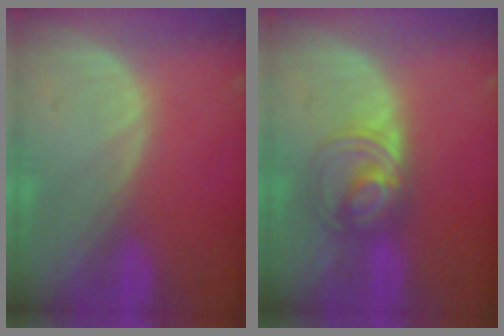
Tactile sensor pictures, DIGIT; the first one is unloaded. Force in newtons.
{"total": 5.5, "press": 5.5, "slide": 0.6}